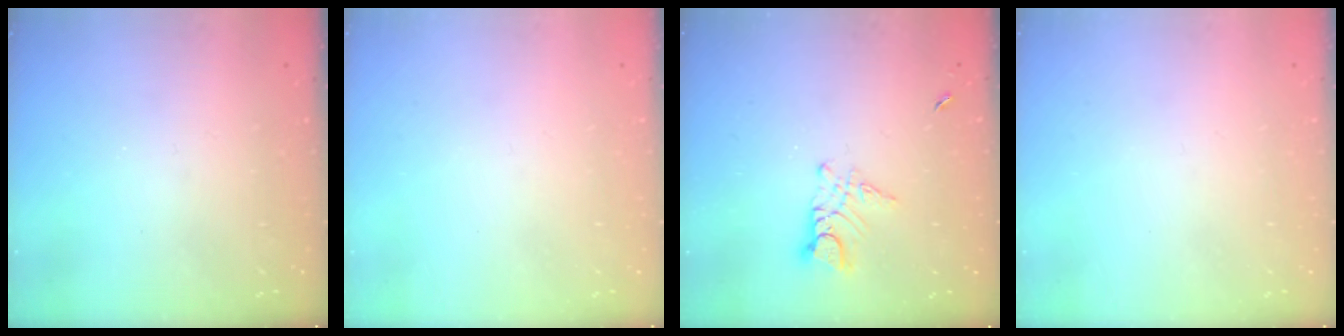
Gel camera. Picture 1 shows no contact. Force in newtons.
{"total": 0.0}
{"total": 4.9, "press": 4.9, "slide": 0.3}
{"total": 0.0}